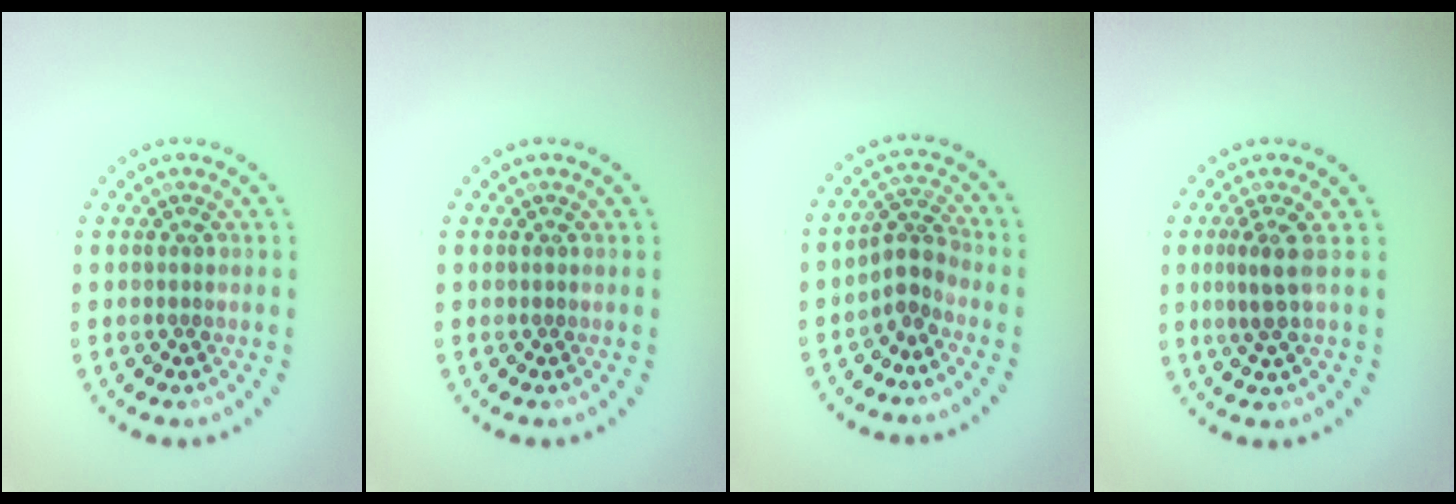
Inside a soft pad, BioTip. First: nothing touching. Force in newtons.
{"total": 0.0}
{"total": 2.5, "press": 1.8, "slide": 1.7}
{"total": 2.1, "press": 1.5, "slide": 1.6}